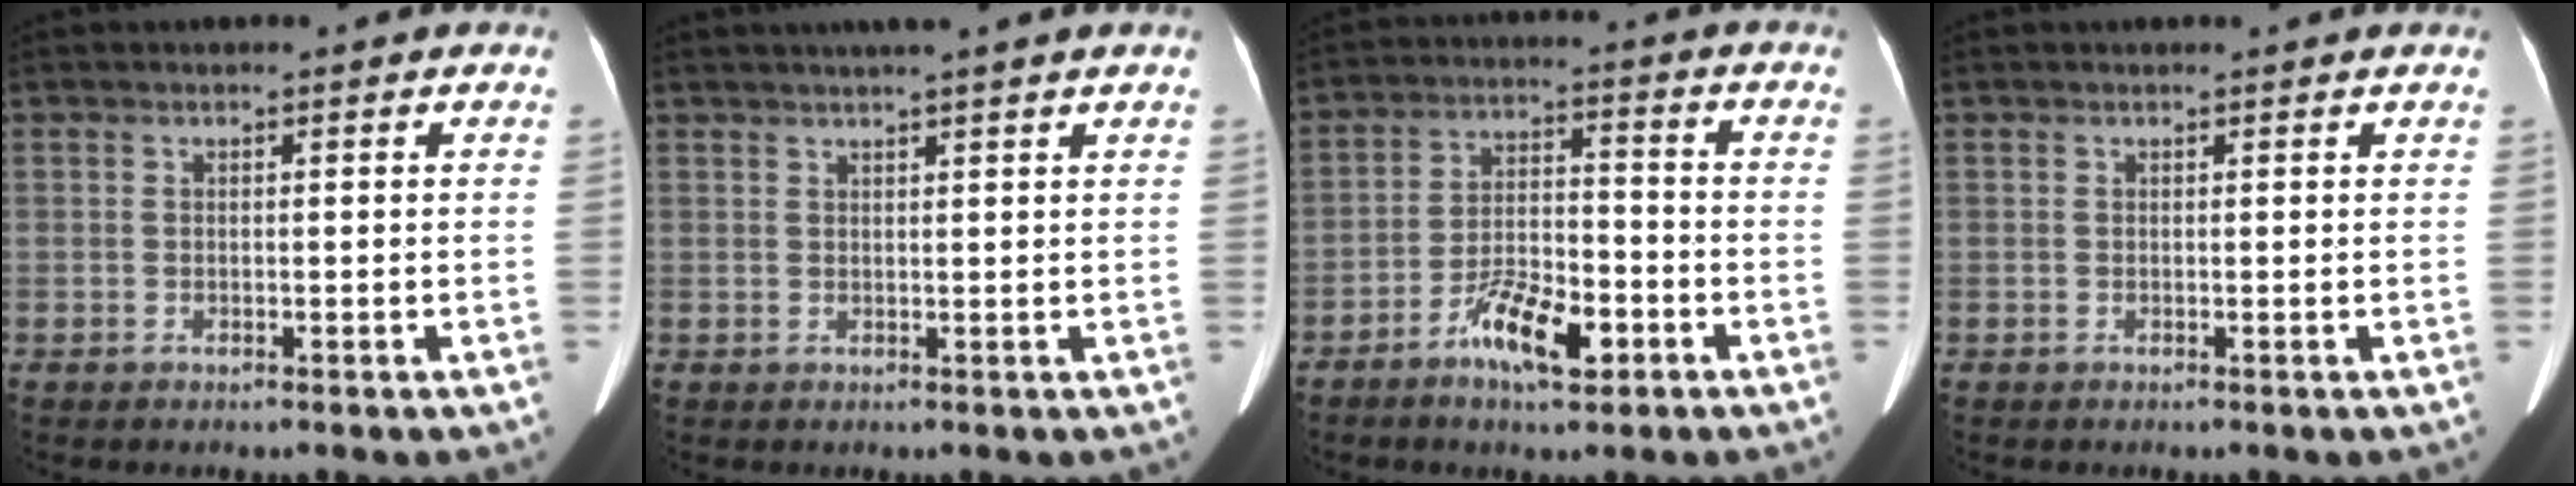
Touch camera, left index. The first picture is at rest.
{"total": 4.9, "force": [4.0, -0.7, 2.8], "torque": [-0.040, 0.021, 0.055]}
{"total": 8.6, "force": [-4.8, 2.8, 6.6], "torque": [-0.126, 0.003, -0.082]}
{"total": 1.0, "force": [0.9, 0.0, 0.3], "torque": [-0.009, 0.004, 0.011]}